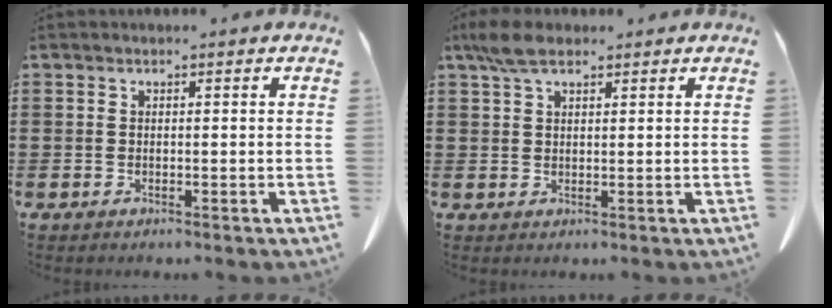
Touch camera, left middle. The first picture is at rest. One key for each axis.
{"total": 4.3, "fx": 2.8, "fy": 1.7, "fz": 2.7, "tx": -0.062, "ty": 0.005, "tz": 0.054}